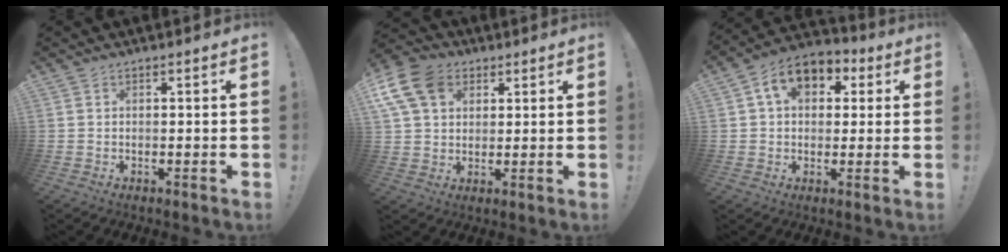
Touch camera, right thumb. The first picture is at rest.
{"total": 13.8, "force": [5.5, 10.0, 7.8], "torque": [-0.156, -0.020, 0.109]}
{"total": 11.2, "force": [4.0, 8.0, 6.7], "torque": [-0.105, 0.001, 0.077]}